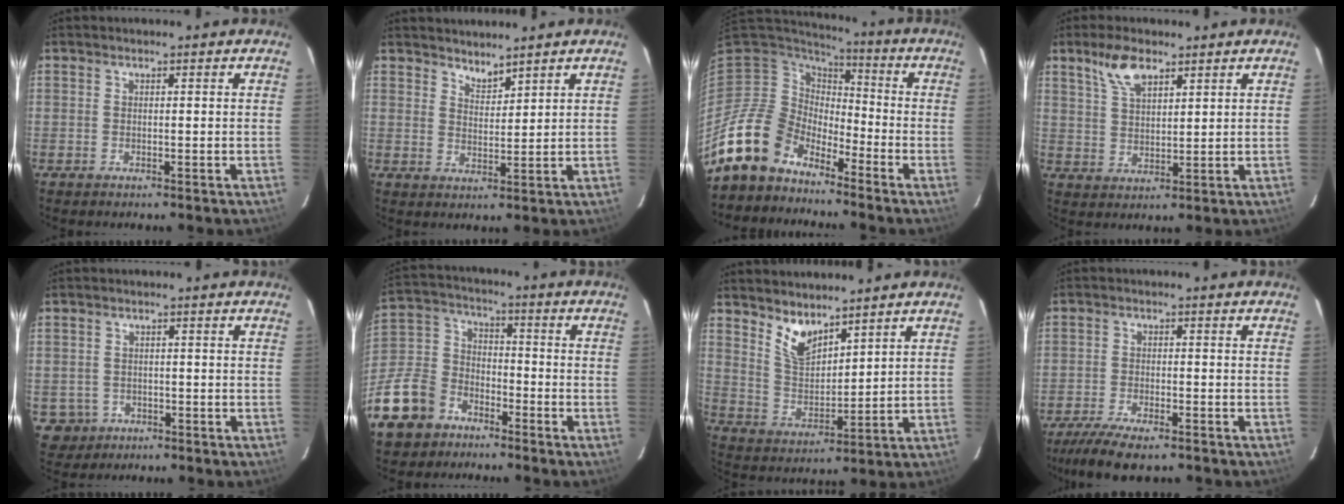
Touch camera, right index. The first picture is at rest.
{"total": 3.1, "force": [2.9, 0.6, 0.9], "torque": [-0.012, -0.001, 0.051]}
{"total": 12.2, "force": [-10.1, 6.6, 1.8], "torque": [-0.054, 0.024, -0.189]}
{"total": 6.8, "force": [4.4, 2.9, 4.3], "torque": [-0.082, 0.011, 0.088]}
{"total": 4.5, "force": [-1.3, 4.3, 0.6], "torque": [-0.021, 0.010, -0.012]}
{"total": 16.4, "force": [-10.1, 11.4, 5.9], "torque": [-0.175, 0.036, -0.177]}
{"total": 7.4, "force": [5.7, 2.8, 3.7], "torque": [-0.065, -0.004, 0.118]}
{"total": 9.3, "force": [-7.5, 2.4, 5.1], "torque": [-0.124, -0.026, -0.130]}